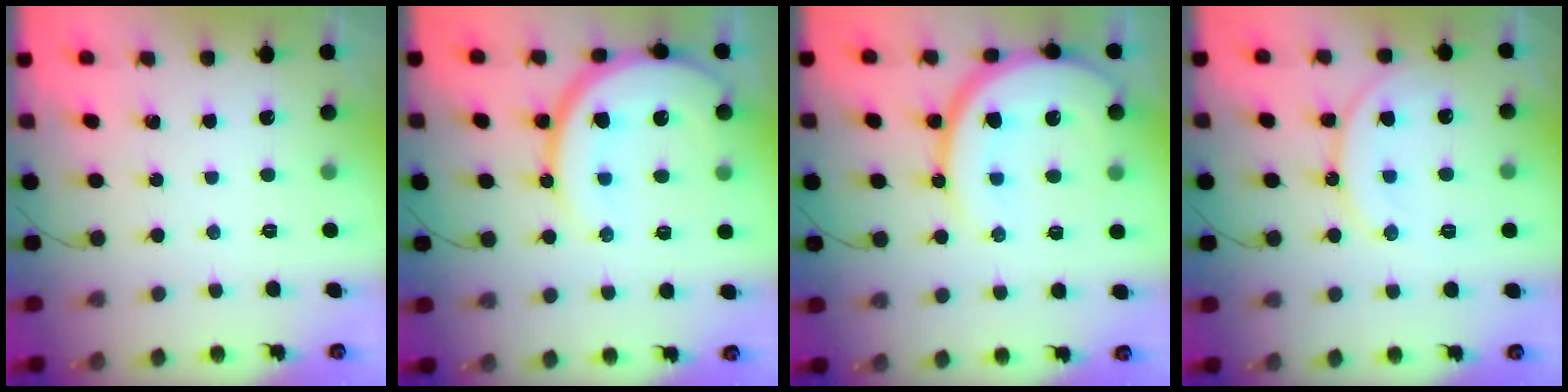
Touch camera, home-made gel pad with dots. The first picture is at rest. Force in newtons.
{"total": 16.4, "press": 16.3, "slide": 1.4}
{"total": 16.4, "press": 16.3, "slide": 1.4}
{"total": 14.1, "press": 14.0, "slide": 1.7}